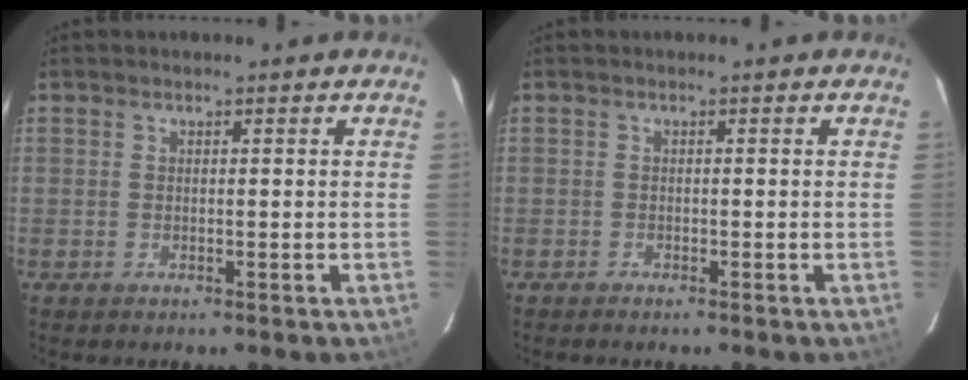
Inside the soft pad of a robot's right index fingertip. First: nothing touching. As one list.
[{"total": 0.6, "force": [-0.6, 0.1, 0.1], "torque": [-0.006, -0.001, -0.010]}]